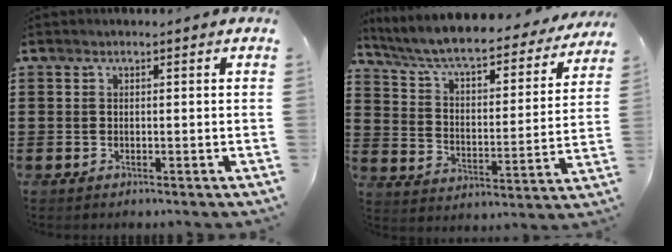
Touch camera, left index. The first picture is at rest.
{"total": 6.8, "force": [6.1, 0.4, 2.9], "torque": [-0.084, -0.043, 0.099]}